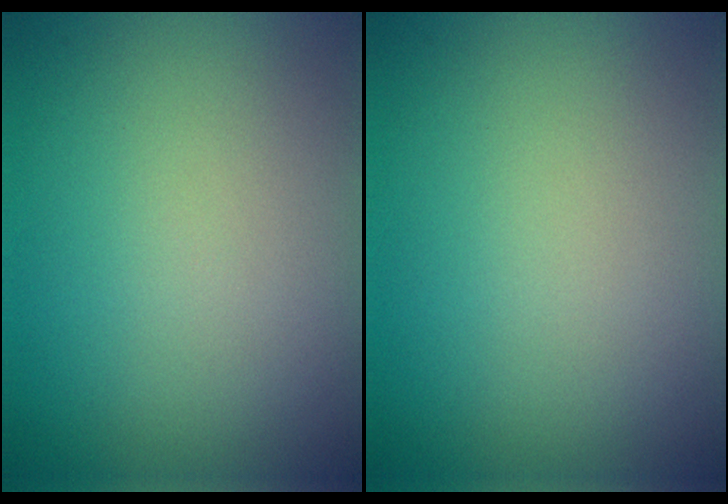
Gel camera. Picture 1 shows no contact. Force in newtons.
{"total": 0.0}